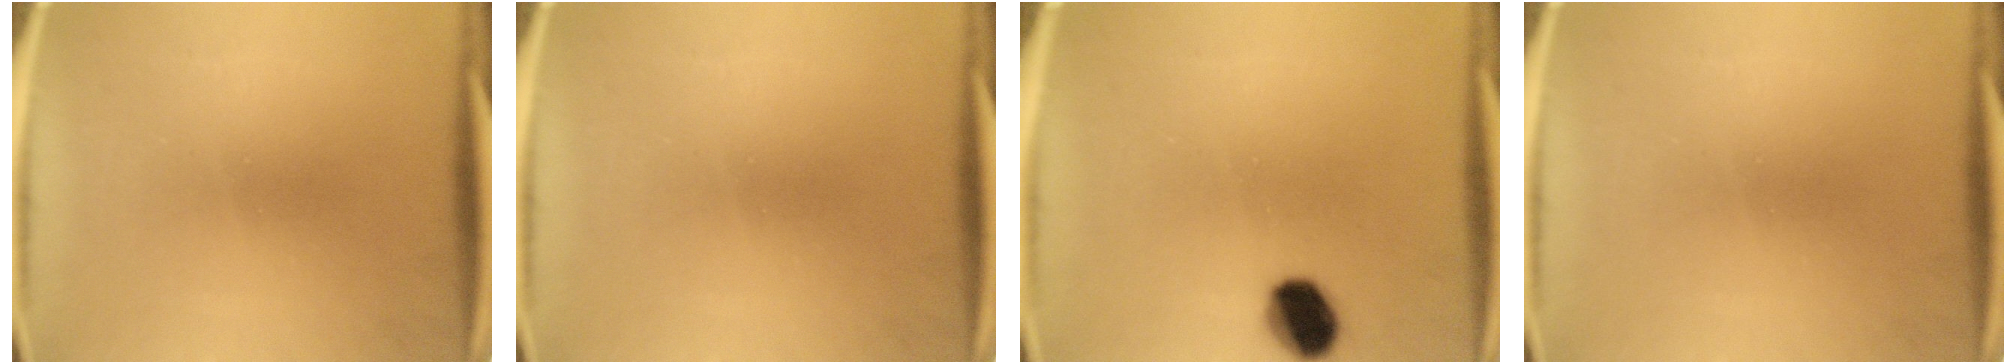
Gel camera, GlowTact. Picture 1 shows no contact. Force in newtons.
{"total": 0.0}
{"total": 8.1}
{"total": 0.0}